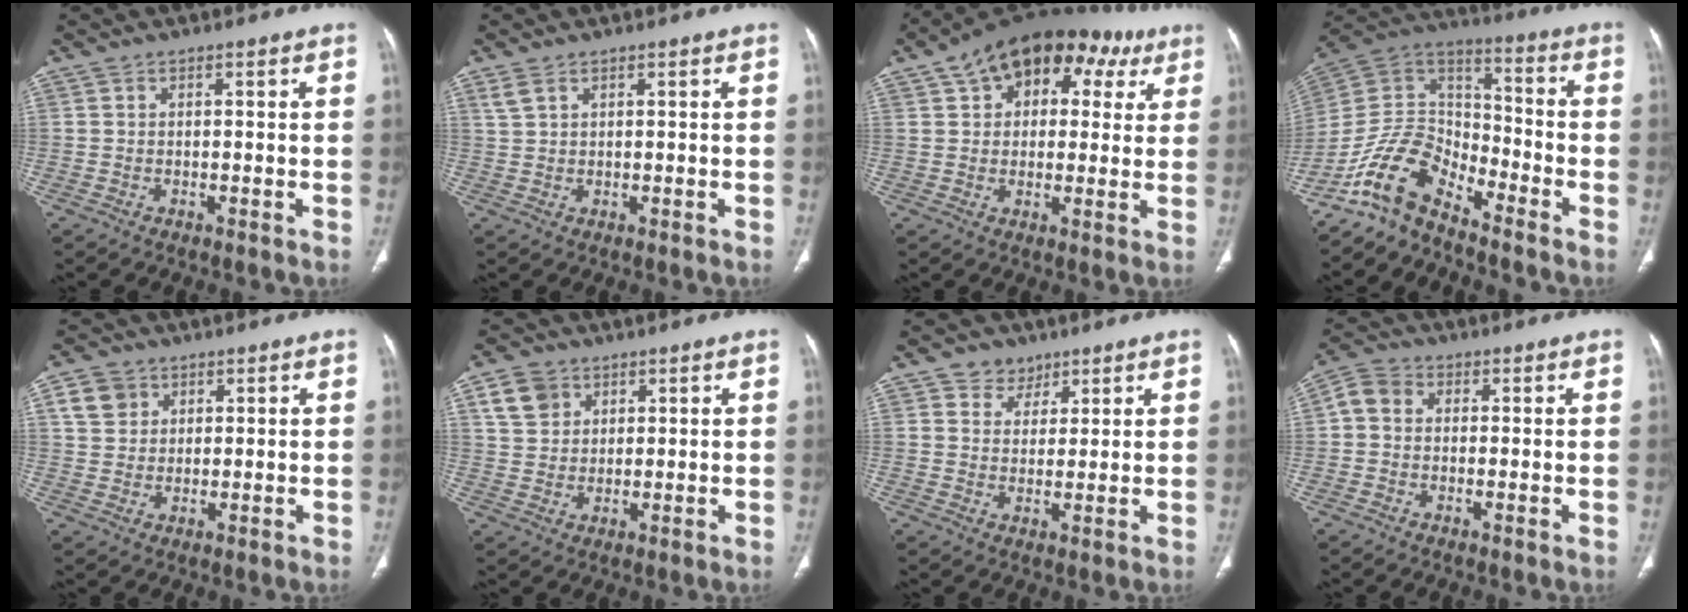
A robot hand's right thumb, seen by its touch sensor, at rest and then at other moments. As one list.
[{"total": 2.1, "force": [1.3, 1.0, 1.2], "torque": [-0.028, 0.005, 0.039]}, {"total": 18.9, "force": [8.4, 11.8, 12.2], "torque": [-0.132, 0.030, 0.117]}, {"total": 11.5, "force": [-9.2, 5.1, 4.7], "torque": [-0.079, 0.090, -0.189]}, {"total": 5.3, "force": [2.3, 4.5, 1.8], "torque": [-0.016, -0.003, 0.045]}, {"total": 6.3, "force": [3.0, 5.0, 2.4], "torque": [-0.026, -0.007, 0.061]}, {"total": 4.6, "force": [2.8, 3.5, 0.6], "torque": [0.013, -0.015, 0.045]}, {"total": 4.6, "force": [0.3, 3.9, 2.4], "torque": [-0.040, 0.015, -0.004]}]